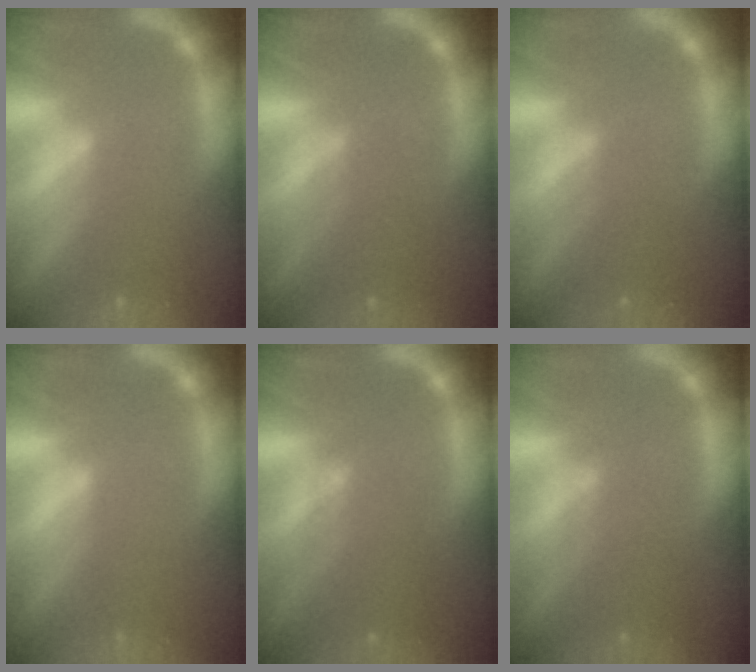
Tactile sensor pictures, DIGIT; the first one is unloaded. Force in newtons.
{"total": 3.0}
{"total": 2.5}
{"total": 0.0}
{"total": 4.1}
{"total": 3.0}